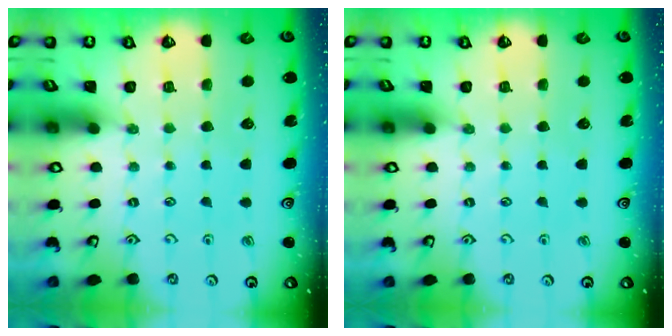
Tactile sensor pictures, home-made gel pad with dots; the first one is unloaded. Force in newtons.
{"total": 0.0}